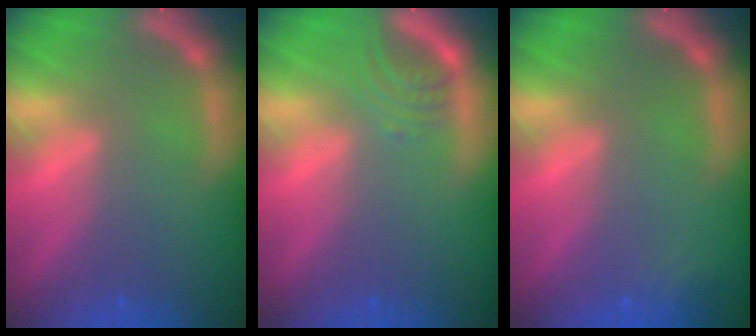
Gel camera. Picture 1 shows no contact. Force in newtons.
{"total": 2.5}
{"total": 1.4}